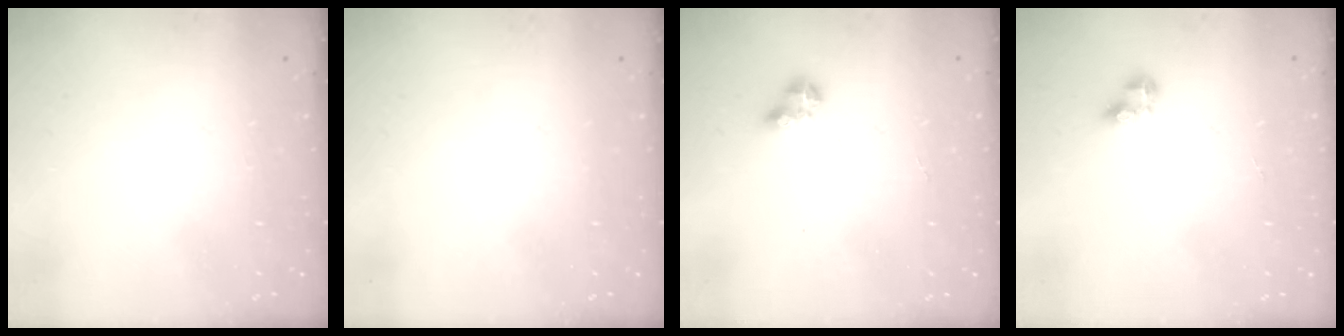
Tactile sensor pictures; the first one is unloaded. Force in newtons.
{"total": 0.0}
{"total": 4.3, "press": 4.3, "slide": 0.4}
{"total": 2.9, "press": 2.9, "slide": 0.4}